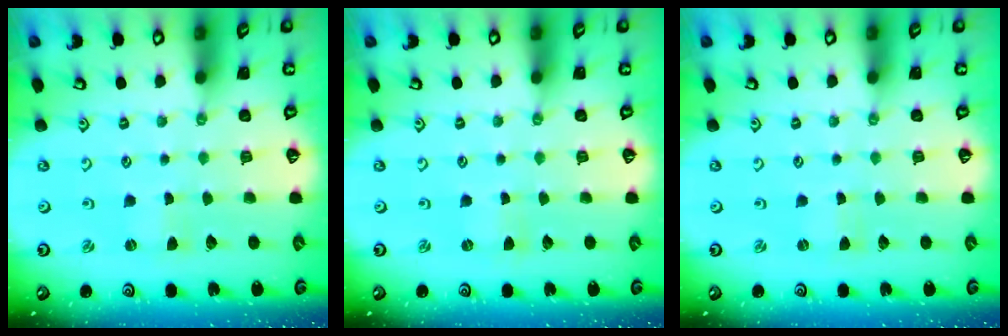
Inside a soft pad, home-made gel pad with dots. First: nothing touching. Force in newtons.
{"total": 0.0}
{"total": 0.0}